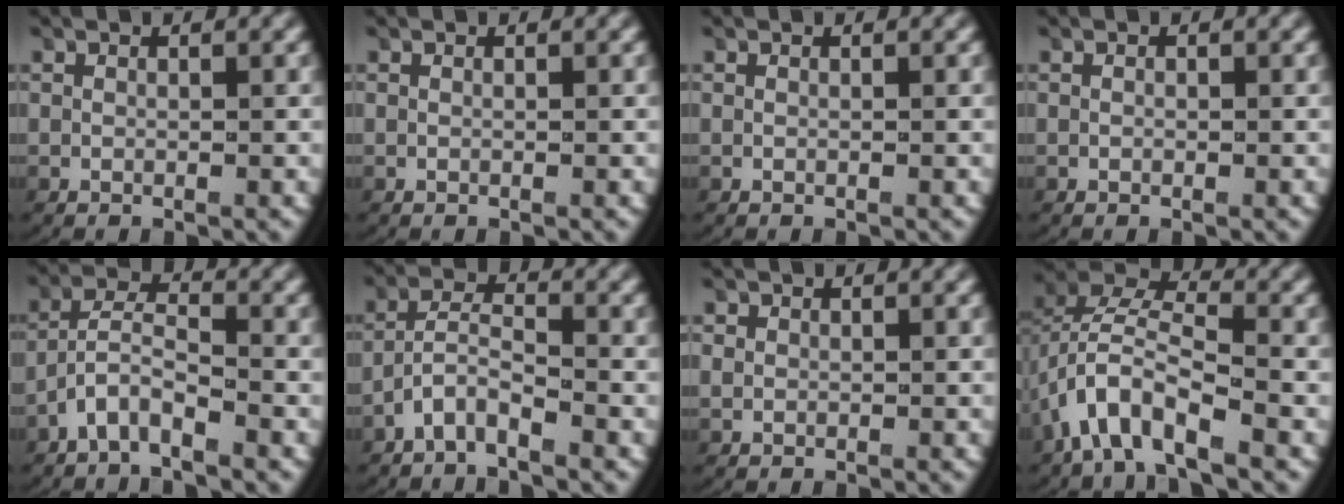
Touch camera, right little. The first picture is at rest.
{"total": 0.0}
{"total": 0.0}
{"total": 0.0}
{"total": 4.0, "force": [-2.2, 2.2, 2.4], "torque": [-0.057, -0.007, -0.044]}
{"total": 3.6, "force": [-2.6, 1.7, 1.8], "torque": [-0.044, -0.005, -0.050]}
{"total": 1.0, "force": [-0.1, 0.9, 0.3], "torque": [-0.014, -0.003, 0.002]}
{"total": 5.9, "force": [-0.4, 4.1, 4.2], "torque": [-0.096, 0.000, -0.020]}